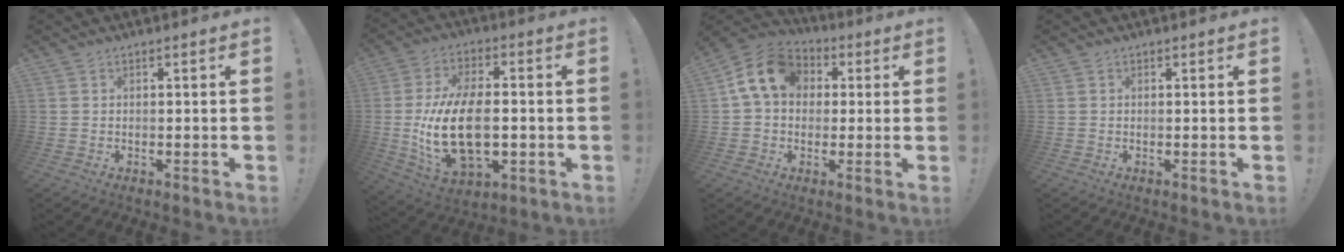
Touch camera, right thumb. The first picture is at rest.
{"total": 21.6, "force": [-2.8, 12.3, 17.5], "torque": [-0.330, 0.001, -0.045]}
{"total": 13.1, "force": [3.3, 10.2, 7.5], "torque": [-0.115, 0.003, 0.066]}
{"total": 0.0}